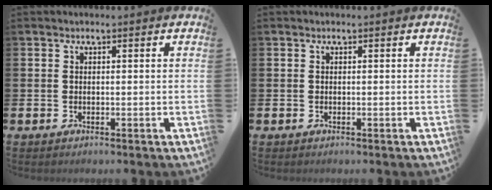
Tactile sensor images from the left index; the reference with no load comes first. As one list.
[{"total": 0.0}]